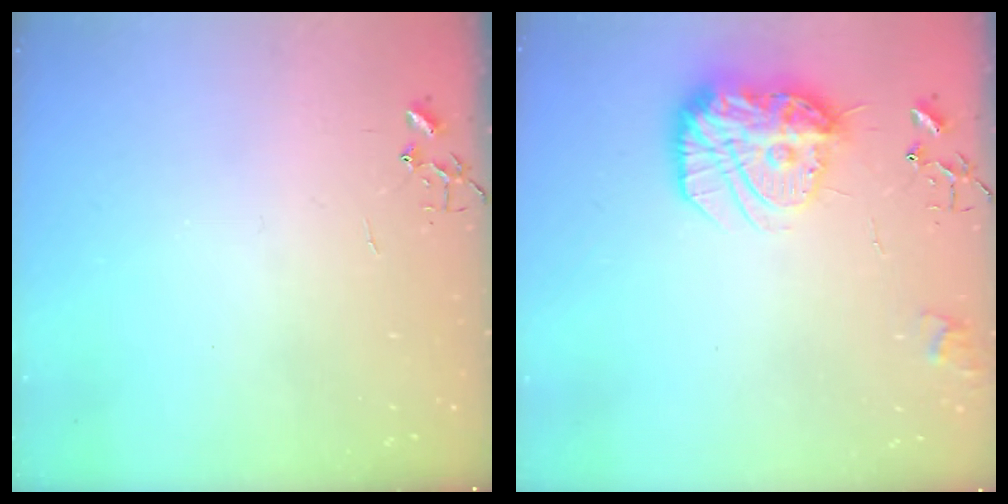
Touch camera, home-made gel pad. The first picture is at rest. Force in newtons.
{"total": 16.5, "press": 16.5, "slide": 1.4}